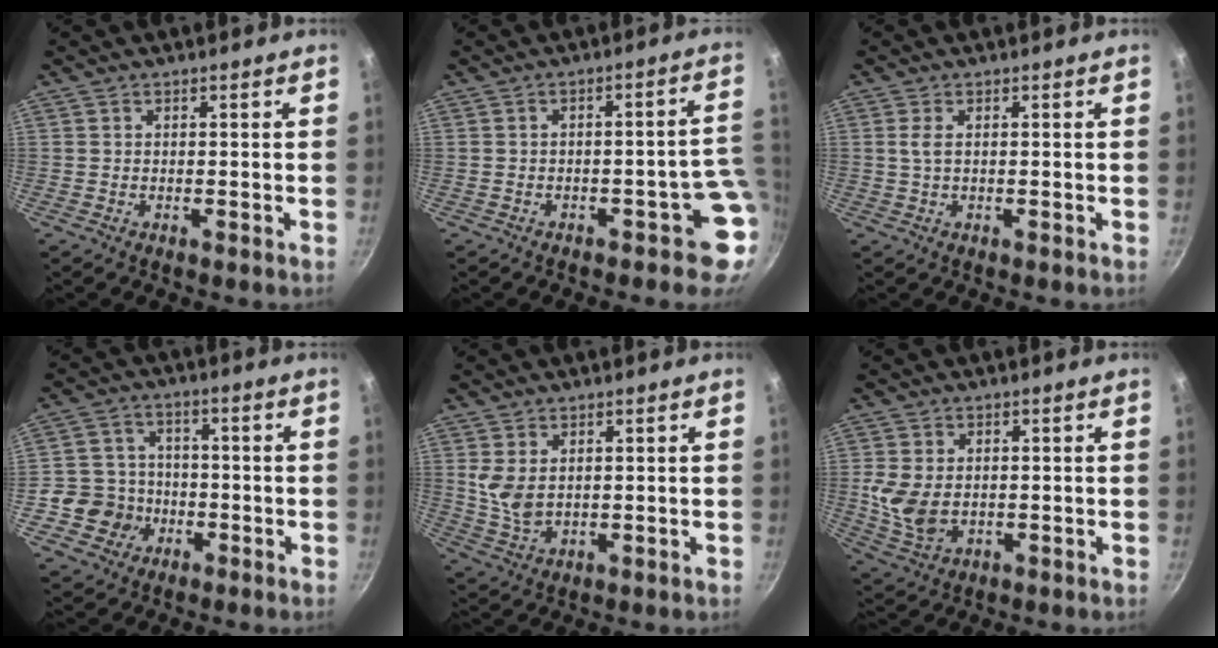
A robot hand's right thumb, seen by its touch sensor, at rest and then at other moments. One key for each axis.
{"total": 6.0, "fx": -2.2, "fy": 3.1, "fz": 4.6, "tx": 0.004, "ty": 0.038, "tz": -0.027}
{"total": 1.8, "fx": 0.3, "fy": 0.7, "fz": 1.6, "tx": -0.036, "ty": 0.001, "tz": 0.008}
{"total": 8.3, "fx": -2.5, "fy": 7.6, "fz": 2.0, "tx": -0.011, "ty": 0.031, "tz": -0.049}
{"total": 6.0, "fx": 1.7, "fy": 3.6, "fz": 4.5, "tx": -0.083, "ty": -0.017, "tz": 0.042}
{"total": 8.3, "fx": 0.2, "fy": 5.8, "fz": 6.0, "tx": -0.120, "ty": -0.012, "tz": 0.015}